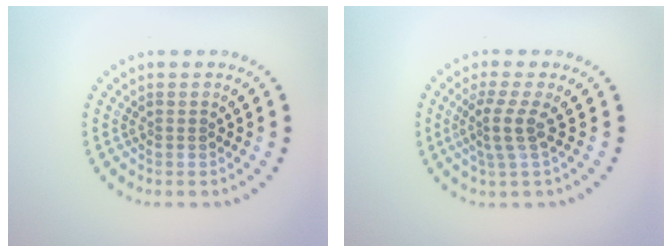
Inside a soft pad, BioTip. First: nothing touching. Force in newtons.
{"total": 2.5, "press": 1.8, "slide": 1.7}